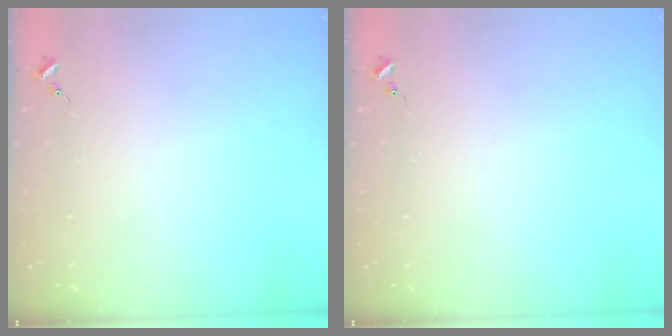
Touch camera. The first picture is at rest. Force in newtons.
{"total": 0.0}